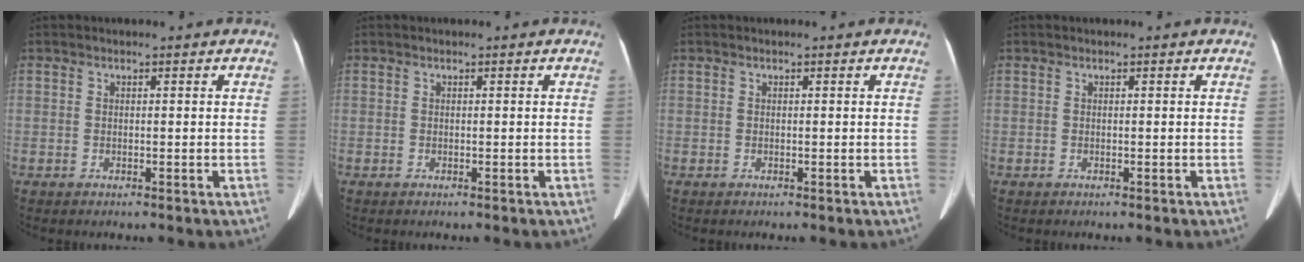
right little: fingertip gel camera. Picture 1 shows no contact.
{"total": 0.0}
{"total": 0.0}
{"total": 0.0}